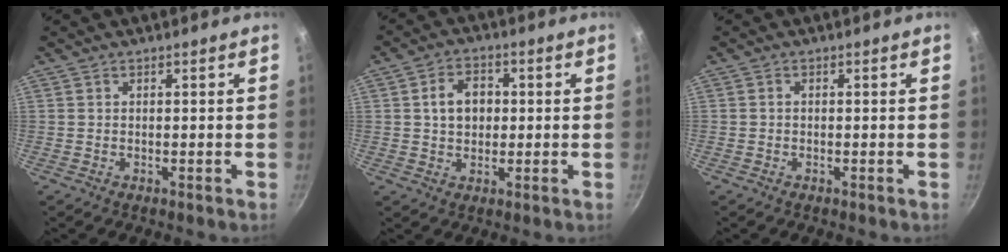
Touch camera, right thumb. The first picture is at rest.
{"total": 7.0, "force": [0.8, 5.2, 4.5], "torque": [-0.052, 0.011, 0.009]}
{"total": 0.5, "force": [-0.1, 0.4, 0.3], "torque": [-0.005, 0.004, -0.002]}